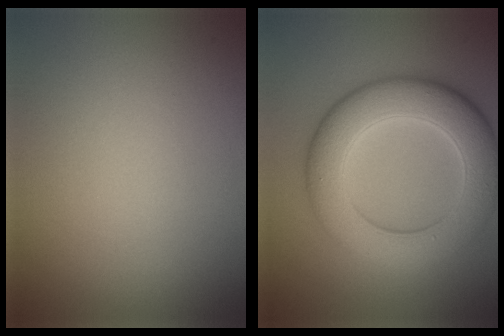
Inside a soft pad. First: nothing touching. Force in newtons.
{"total": 8.8, "press": 8.8, "slide": 0.1}